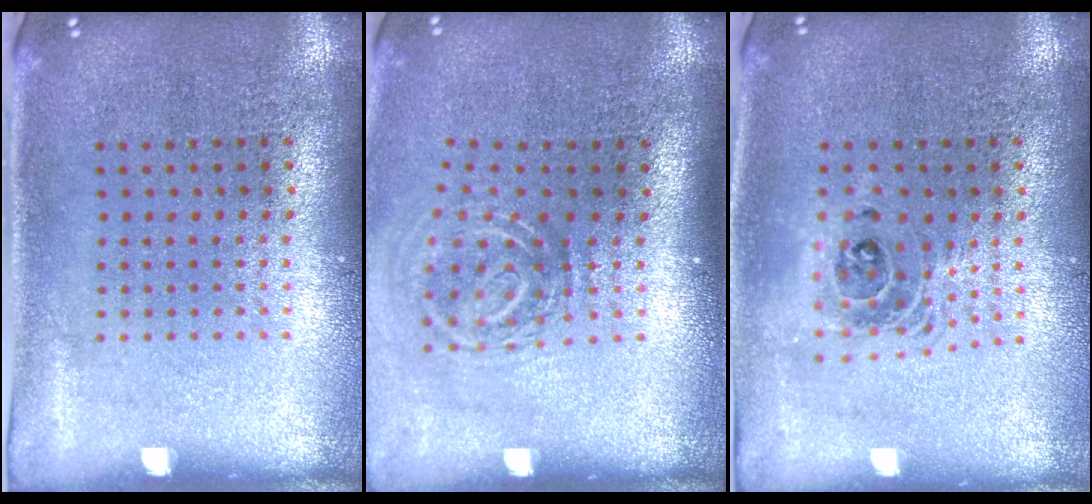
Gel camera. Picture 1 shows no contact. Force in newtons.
{"total": 1.9, "press": 1.2, "slide": 1.5}
{"total": 1.4, "press": 1.2, "slide": 0.8}